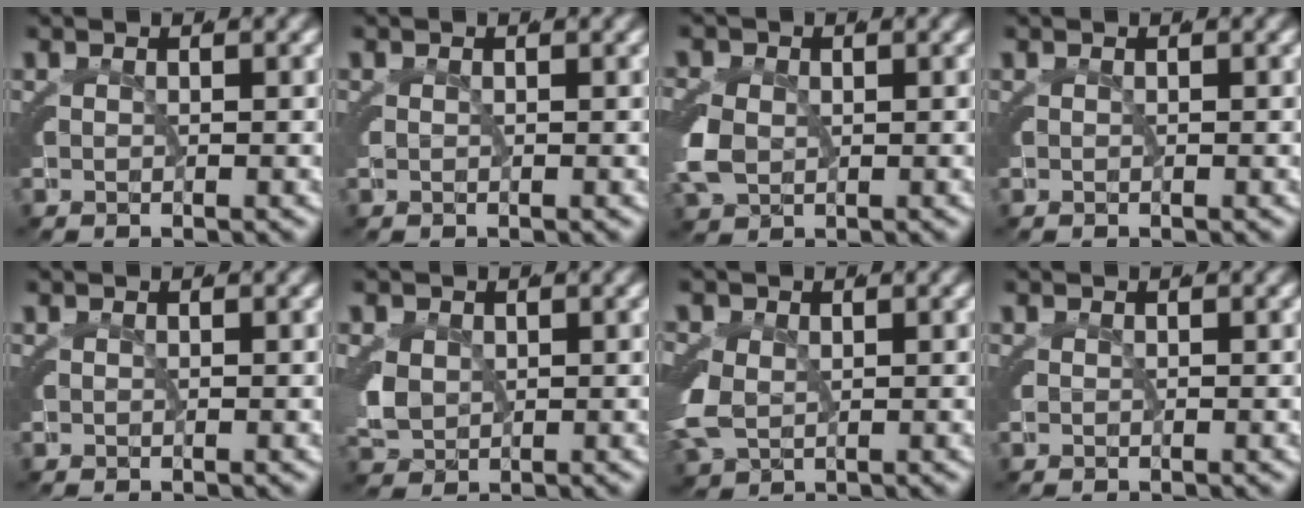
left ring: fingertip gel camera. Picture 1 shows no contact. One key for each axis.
{"total": 0.0}
{"total": 2.6, "fx": -0.4, "fy": 2.1, "fz": 1.5, "tx": -0.057, "ty": -0.021, "tz": 0.009}
{"total": 0.0}
{"total": 0.0}
{"total": 3.2, "fx": -0.1, "fy": 2.8, "fz": 1.5, "tx": -0.057, "ty": -0.024, "tz": 0.016}
{"total": 3.5, "fx": -0.4, "fy": 3.0, "fz": 1.7, "tx": -0.072, "ty": -0.029, "tz": 0.014}
{"total": 0.0}